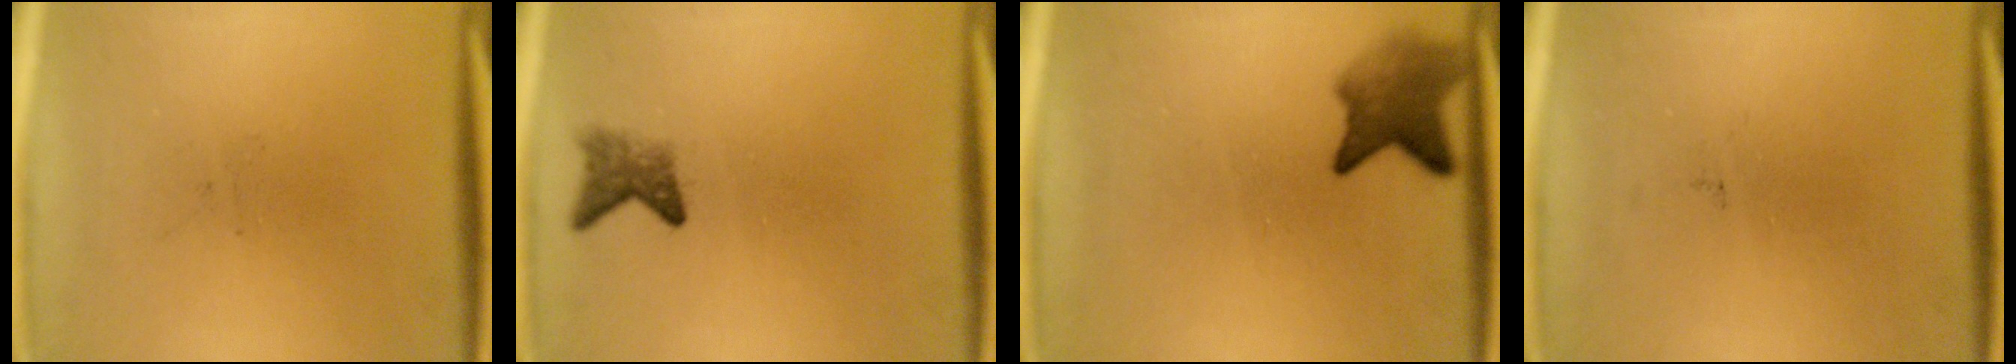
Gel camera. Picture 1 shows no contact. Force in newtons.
{"total": 2.4}
{"total": 5.0}
{"total": 0.0}